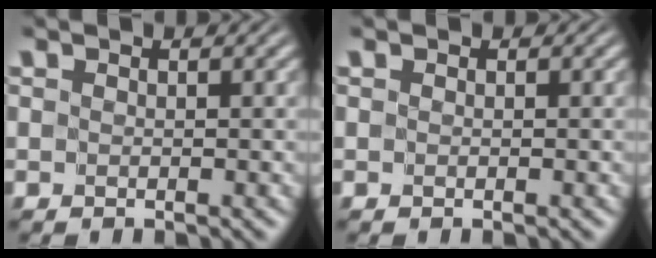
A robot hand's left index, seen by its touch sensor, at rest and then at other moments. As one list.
[{"total": 0.0}]